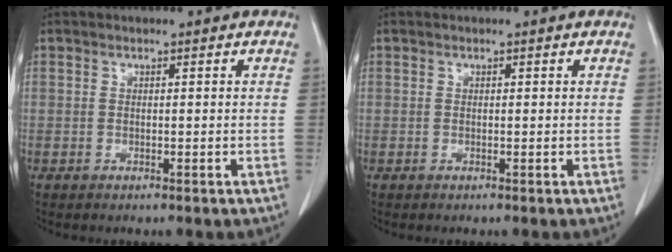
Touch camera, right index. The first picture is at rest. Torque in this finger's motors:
{"motor_torque": [0.06, -0.04, 0.04, 0.01]}